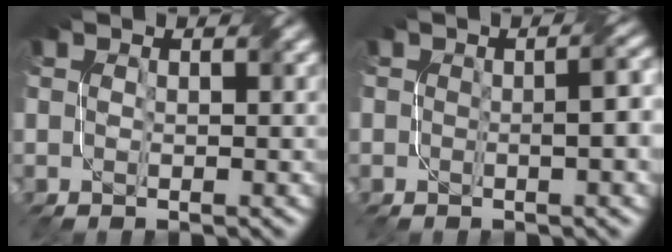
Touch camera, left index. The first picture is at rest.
{"total": 2.3, "force": [-0.5, 0.5, 2.2], "torque": [-0.027, 0.008, -0.003]}